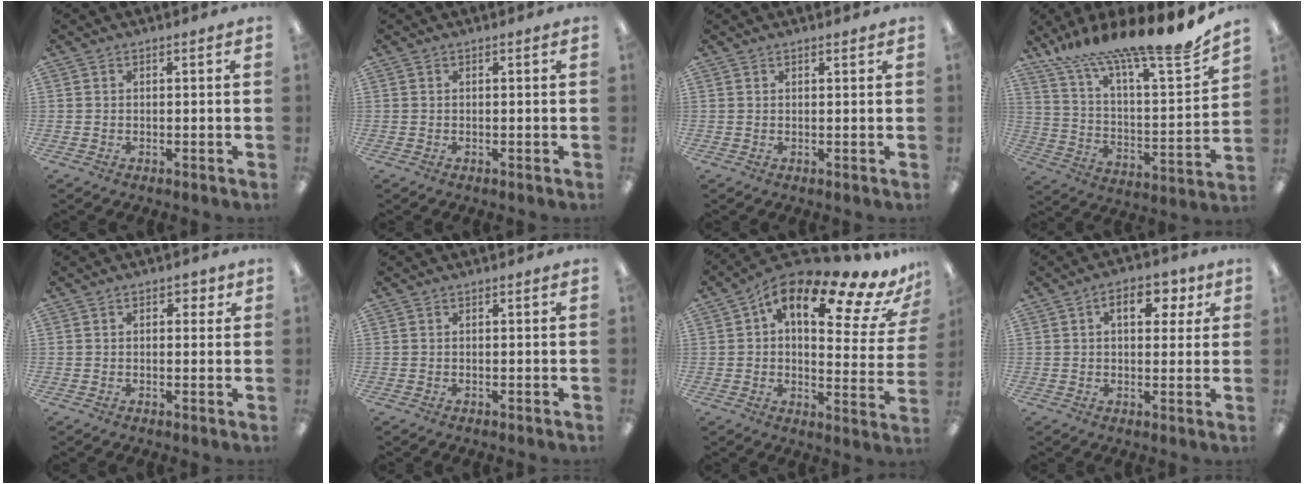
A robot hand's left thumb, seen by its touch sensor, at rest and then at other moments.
{"total": 0.0}
{"total": 0.8, "force": [0.7, 0.2, 0.3], "torque": [0.002, -0.002, 0.011]}
{"total": 19.4, "force": [17.0, 1.5, 9.3], "torque": [-0.155, -0.131, 0.274]}
{"total": 2.6, "force": [1.0, 1.6, 1.9], "torque": [-0.022, 0.001, 0.012]}
{"total": 0.0}
{"total": 17.9, "force": [10.6, 6.3, 13.0], "torque": [-0.202, -0.066, 0.169]}
{"total": 8.6, "force": [3.1, 5.0, 6.2], "torque": [-0.074, -0.007, 0.044]}